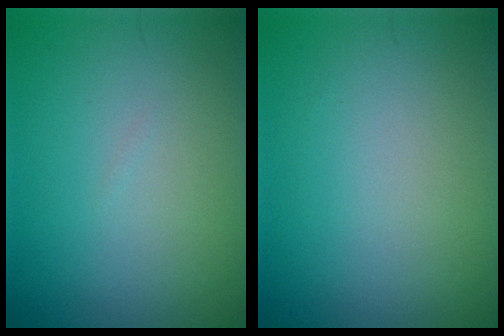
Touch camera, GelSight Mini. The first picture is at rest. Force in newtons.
{"total": 0.0}